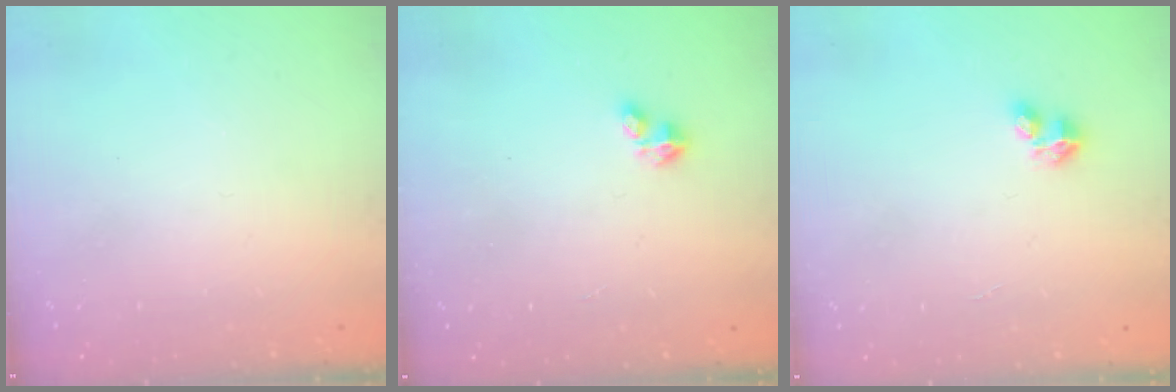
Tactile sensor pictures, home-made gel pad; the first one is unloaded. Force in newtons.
{"total": 1.6, "press": 1.6, "slide": 0.4}
{"total": 3.2, "press": 3.2, "slide": 0.3}